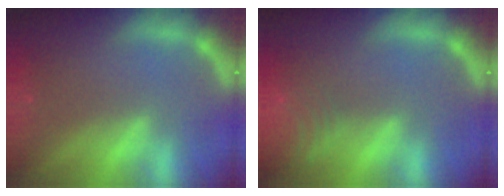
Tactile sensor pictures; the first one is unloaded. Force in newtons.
{"total": 7.5}